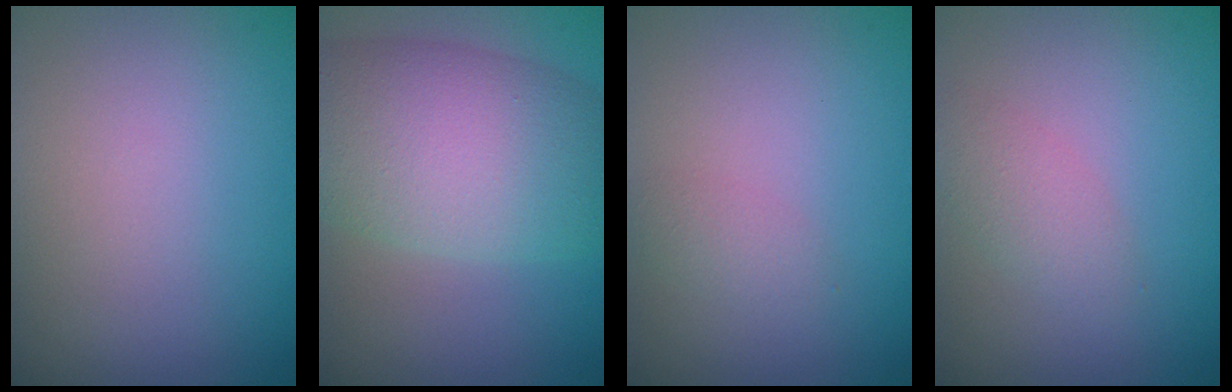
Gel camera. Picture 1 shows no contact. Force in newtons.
{"total": 9.9, "press": 9.9, "slide": 0.1}
{"total": 1.1, "press": 1.1, "slide": 0.1}
{"total": 2.0, "press": 2.0, "slide": 0.1}